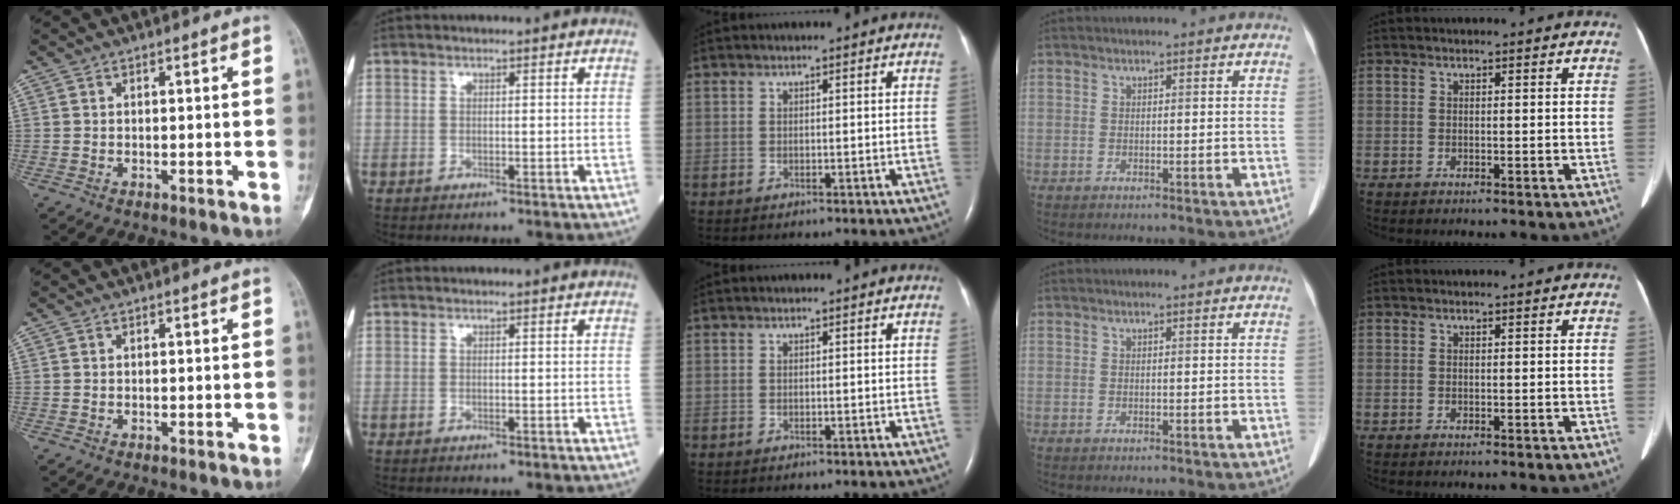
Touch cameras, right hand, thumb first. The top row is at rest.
{}